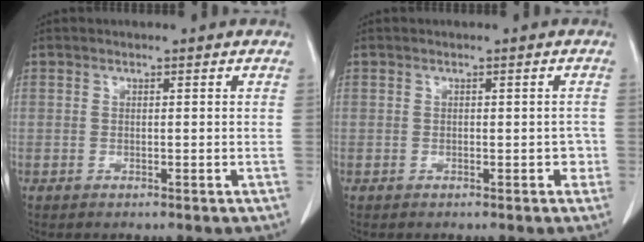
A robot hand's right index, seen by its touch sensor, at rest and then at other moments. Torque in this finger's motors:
{"motor_torque": [0.20, -0.18, 0.12, 0.02]}